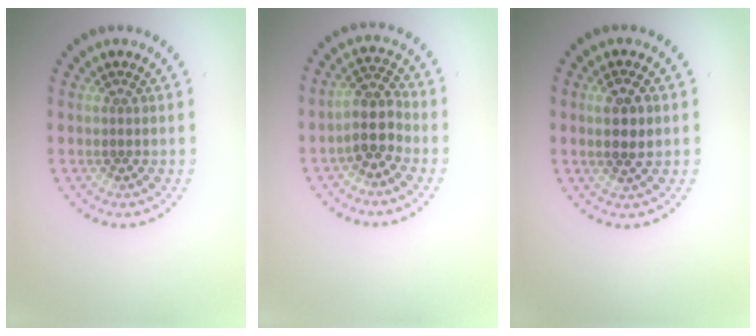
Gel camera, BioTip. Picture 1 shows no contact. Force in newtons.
{"total": 3.0, "press": 2.6, "slide": 1.6}
{"total": 2.3, "press": 2.2, "slide": 0.6}